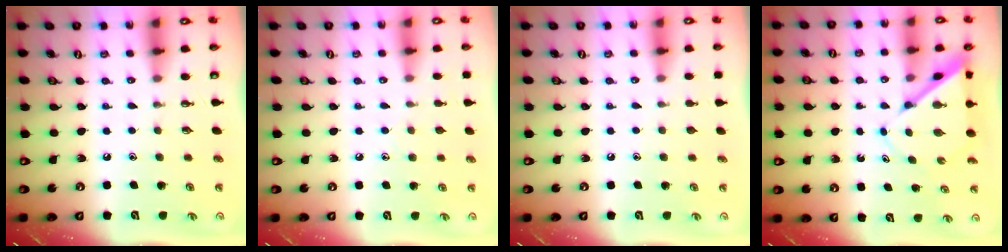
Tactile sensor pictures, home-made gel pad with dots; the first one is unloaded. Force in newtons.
{"total": 4.3, "press": 4.3, "slide": 0.4}
{"total": 0.5, "press": 0.5, "slide": 0.1}
{"total": 6.1, "press": 6.0, "slide": 0.6}